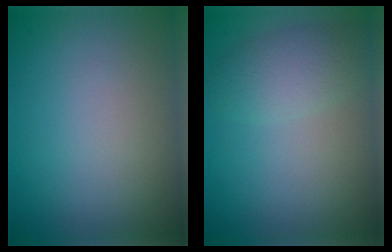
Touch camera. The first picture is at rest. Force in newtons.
{"total": 2.6, "press": 2.6, "slide": 0.2}